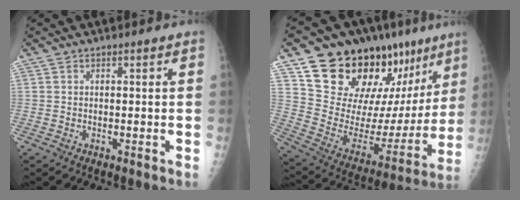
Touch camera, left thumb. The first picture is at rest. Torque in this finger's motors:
{"motor_torque": [0.56, 0.72, 1.27, -1.50, 0.24]}